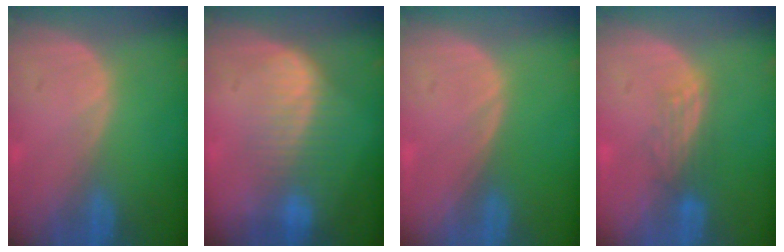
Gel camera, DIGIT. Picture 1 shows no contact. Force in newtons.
{"total": 7.1, "press": 6.5, "slide": 2.9}
{"total": 0.0}
{"total": 2.8, "press": 2.7, "slide": 0.6}